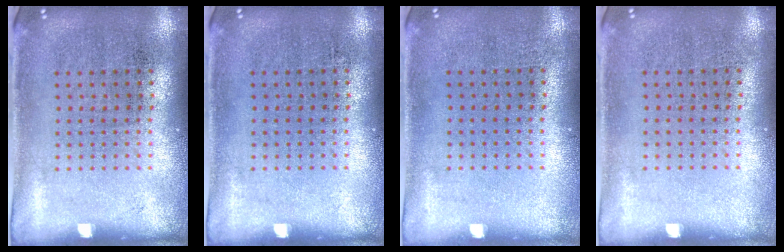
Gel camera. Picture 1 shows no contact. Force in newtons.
{"total": 0.0}
{"total": 0.0}
{"total": 0.0}